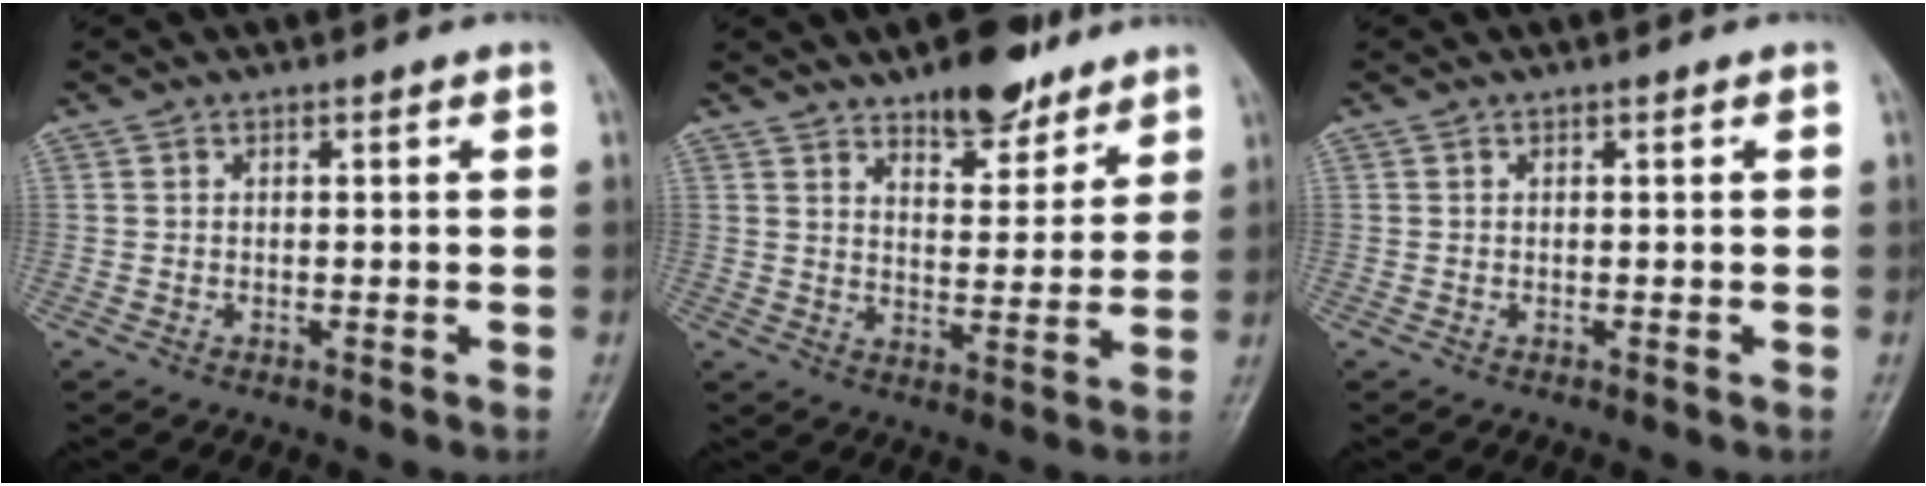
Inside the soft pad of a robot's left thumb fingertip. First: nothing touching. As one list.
[{"total": 9.7, "force": [7.3, 4.1, 5.0], "torque": [-0.043, -0.049, 0.114]}, {"total": 0.0}]